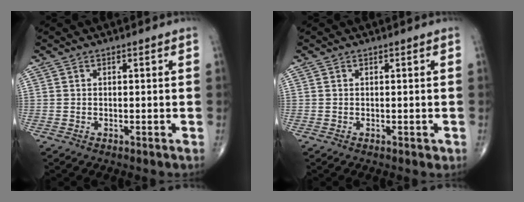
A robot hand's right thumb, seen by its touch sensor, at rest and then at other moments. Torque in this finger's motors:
{"motor_torque": [0.02, 0.33, -0.11, -0.01, 0.01]}